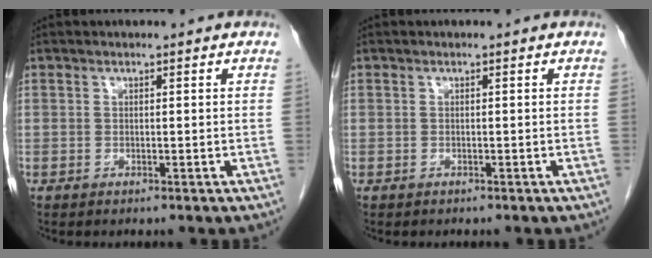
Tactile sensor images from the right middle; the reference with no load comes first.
{"total": 0.0}